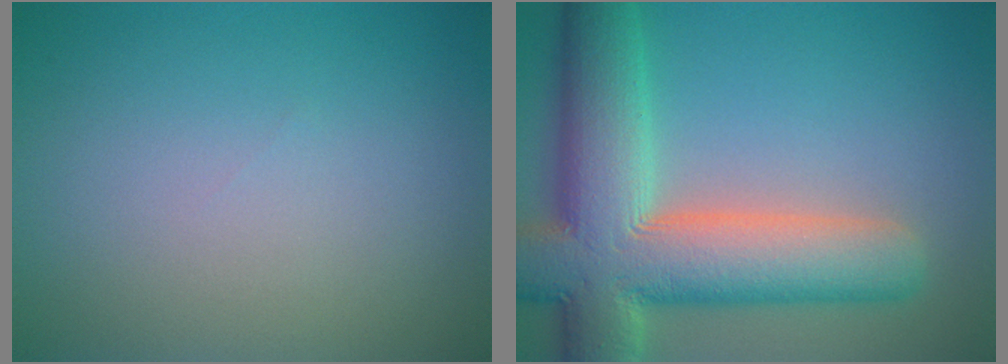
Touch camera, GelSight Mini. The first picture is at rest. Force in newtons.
{"total": 12.6, "press": 12.6, "slide": 1.2}